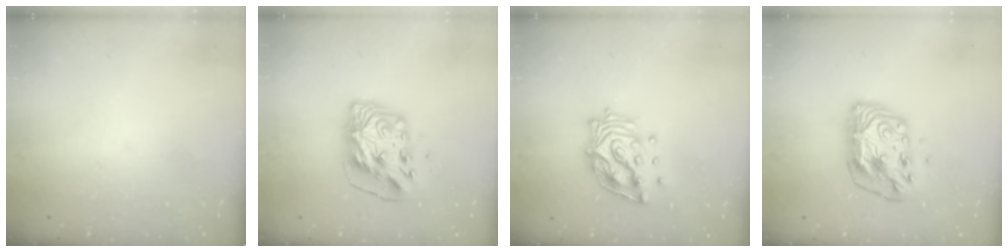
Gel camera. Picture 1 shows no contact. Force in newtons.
{"total": 9.7, "press": 9.6, "slide": 1.3}
{"total": 14.2, "press": 14.1, "slide": 1.9}
{"total": 10.2, "press": 10.2, "slide": 0.9}